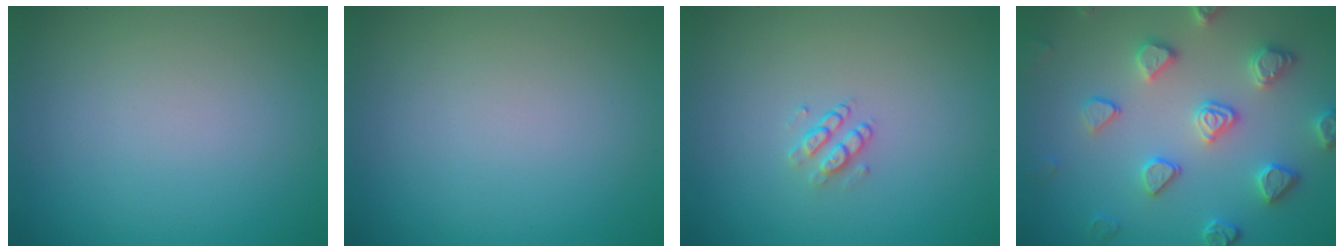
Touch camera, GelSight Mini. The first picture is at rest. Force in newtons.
{"total": 0.0}
{"total": 1.4, "press": 1.0, "slide": 1.0}
{"total": 4.4, "press": 4.3, "slide": 0.6}